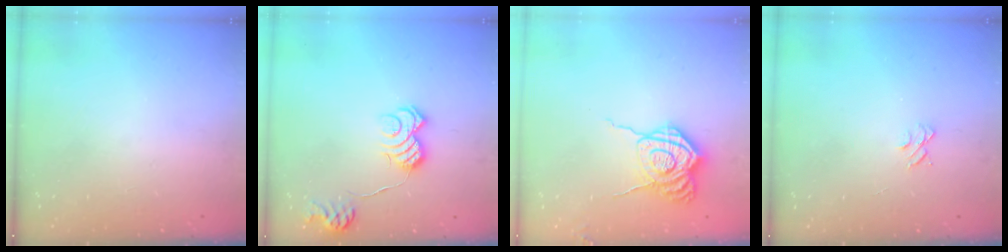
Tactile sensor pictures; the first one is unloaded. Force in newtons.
{"total": 11.1, "press": 11.0, "slide": 1.0}
{"total": 10.8, "press": 10.8, "slide": 0.9}
{"total": 4.0, "press": 4.0, "slide": 0.3}